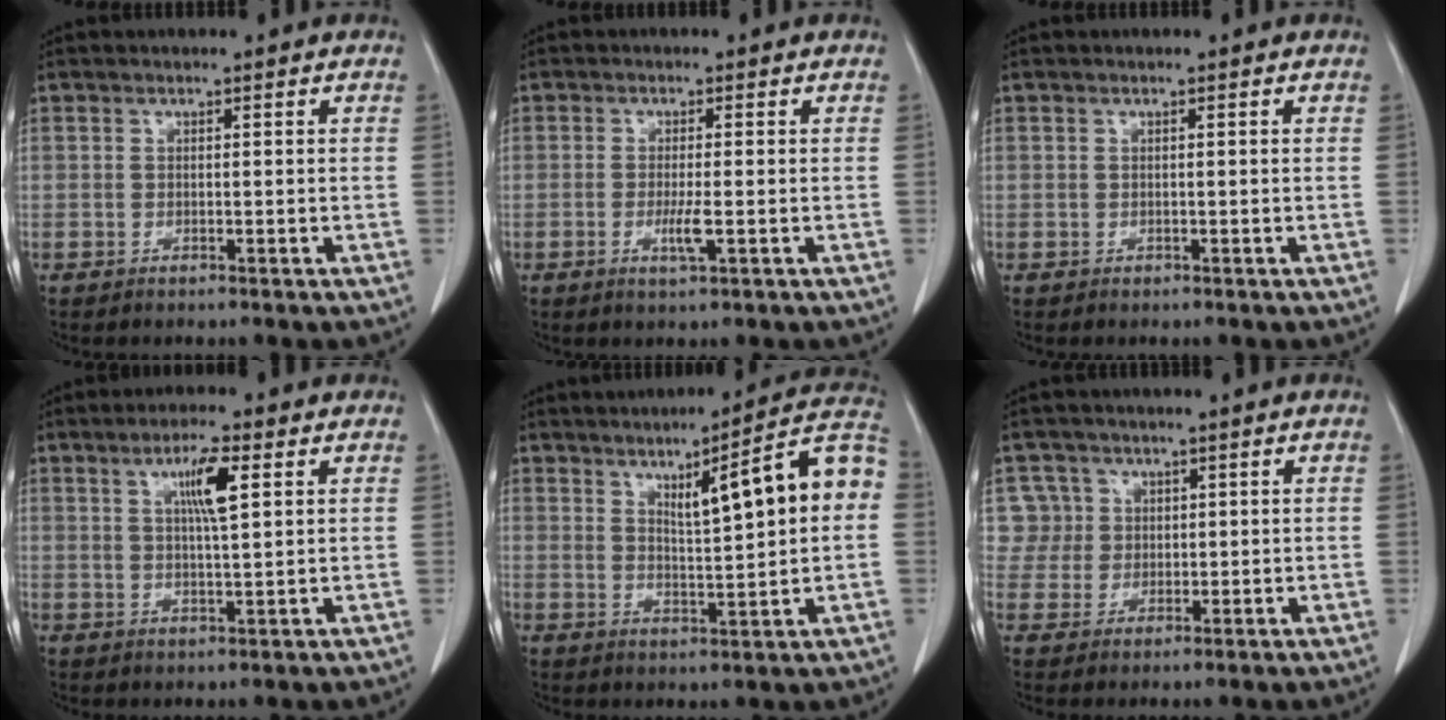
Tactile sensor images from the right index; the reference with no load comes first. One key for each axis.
{"total": 2.9, "fx": -0.8, "fy": 0.2, "fz": 2.8, "tx": -0.057, "ty": -0.005, "tz": -0.011}
{"total": 0.0}
{"total": 5.9, "fx": 2.3, "fy": 0.5, "fz": 5.5, "tx": -0.097, "ty": 0.000, "tz": 0.038}
{"total": 12.9, "fx": 2.8, "fy": 0.9, "fz": 12.6, "tx": -0.178, "ty": 0.021, "tz": 0.039}
{"total": 5.0, "fx": 1.7, "fy": 4.6, "fz": -0.6, "tx": 0.029, "ty": 0.012, "tz": 0.038}